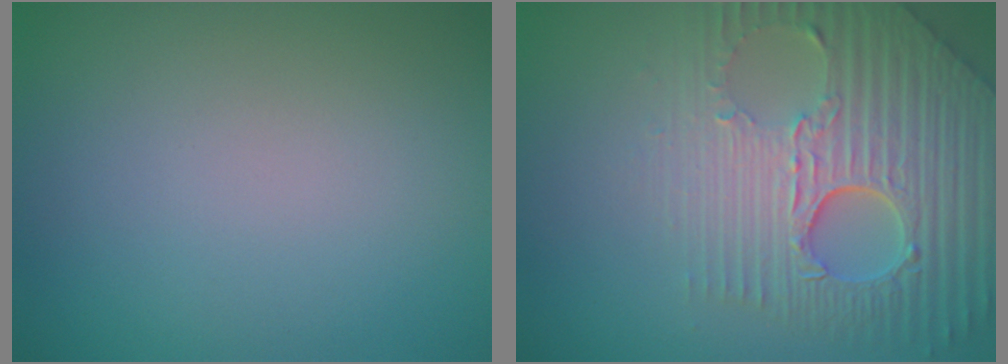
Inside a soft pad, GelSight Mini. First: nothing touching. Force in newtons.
{"total": 9.0, "press": 6.1, "slide": 6.7}